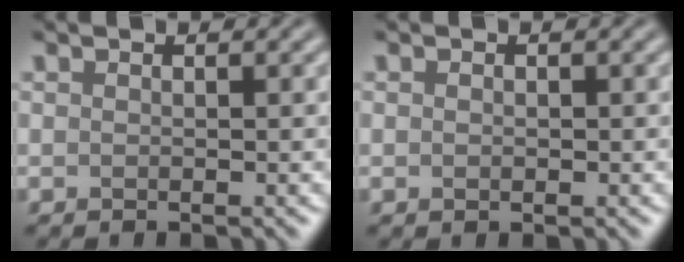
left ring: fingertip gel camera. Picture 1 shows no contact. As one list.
[{"total": 0.5, "force": [0.0, 0.4, 0.3], "torque": [-0.004, -0.001, 0.000]}]